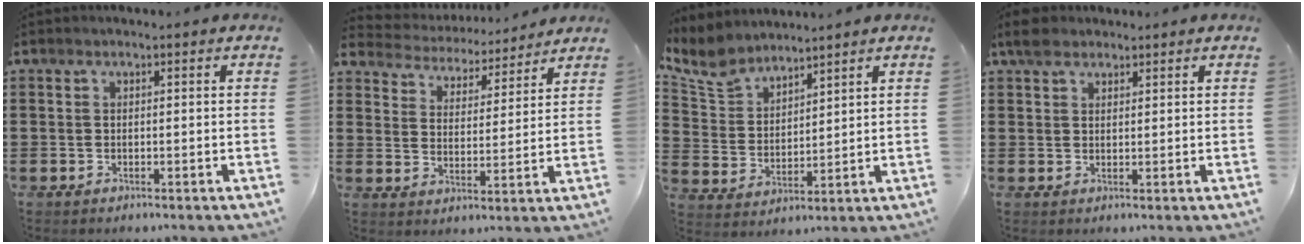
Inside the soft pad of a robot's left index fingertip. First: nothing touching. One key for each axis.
{"total": 4.3, "fx": 4.2, "fy": 0.4, "fz": -0.3, "tx": -0.024, "ty": -0.035, "tz": 0.068}
{"total": 6.8, "fx": 6.1, "fy": 2.3, "fz": 1.8, "tx": -0.065, "ty": -0.021, "tz": 0.113}
{"total": 3.3, "fx": 2.5, "fy": 1.6, "fz": 1.5, "tx": -0.029, "ty": 0.005, "tz": 0.044}